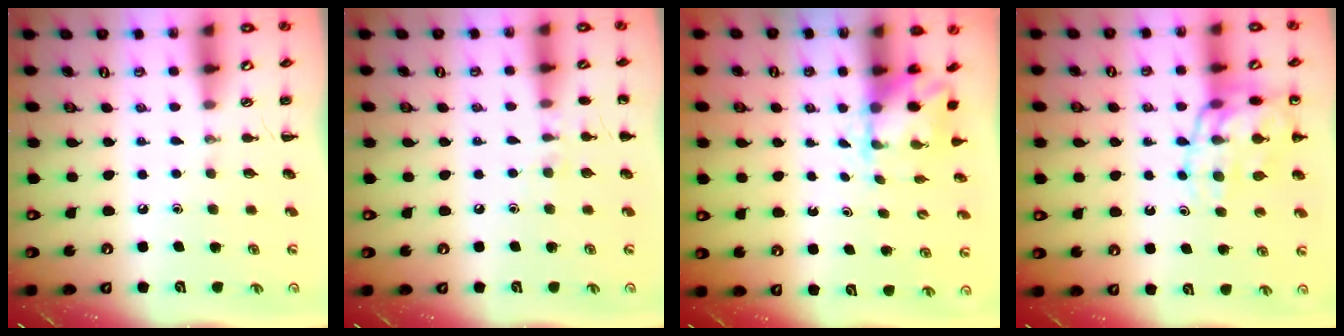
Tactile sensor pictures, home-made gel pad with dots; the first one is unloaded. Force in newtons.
{"total": 6.5, "press": 6.3, "slide": 1.5}
{"total": 2.1, "press": 2.0, "slide": 0.7}
{"total": 14.7, "press": 14.5, "slide": 2.1}